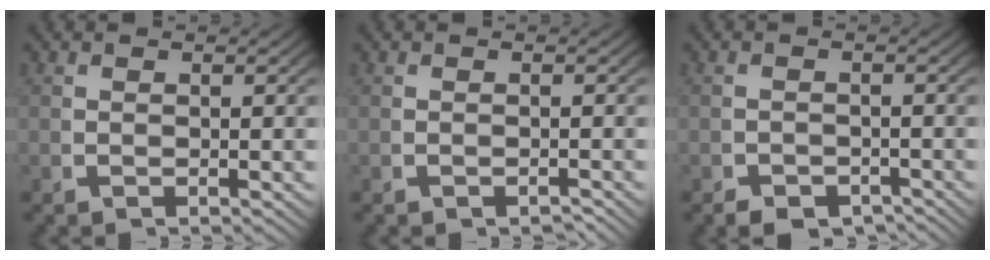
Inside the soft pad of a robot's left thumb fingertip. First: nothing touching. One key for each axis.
{"total": 1.1, "fx": -1.0, "fy": 0.2, "fz": 0.2, "tx": -0.003, "ty": -0.001, "tz": -0.016}
{"total": 2.8, "fx": -2.5, "fy": 1.0, "fz": 0.7, "tx": 0.000, "ty": -0.014, "tz": -0.040}